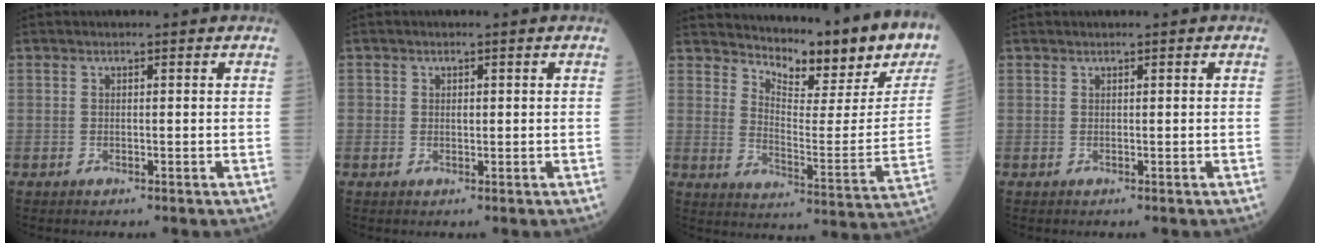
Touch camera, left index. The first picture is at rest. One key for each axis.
{"total": 0.9, "fx": 0.1, "fy": 0.7, "fz": 0.5, "tx": -0.009, "ty": 0.001, "tz": 0.005}
{"total": 16.4, "fx": 14.5, "fy": 4.0, "fz": 6.6, "tx": -0.097, "ty": -0.049, "tz": 0.185}
{"total": 0.0}